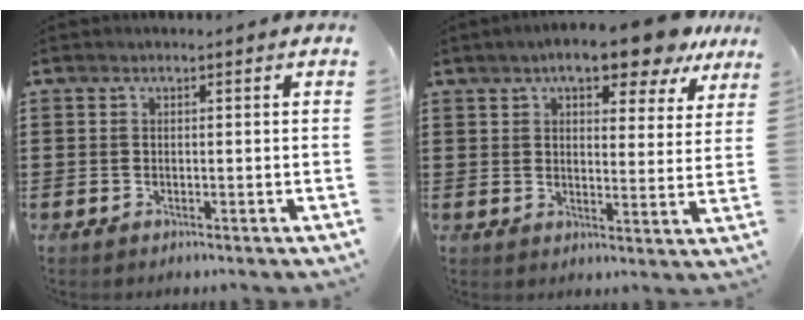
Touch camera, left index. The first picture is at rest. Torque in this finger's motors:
{"motor_torque": [1.65, -0.49, 1.05, 0.21]}